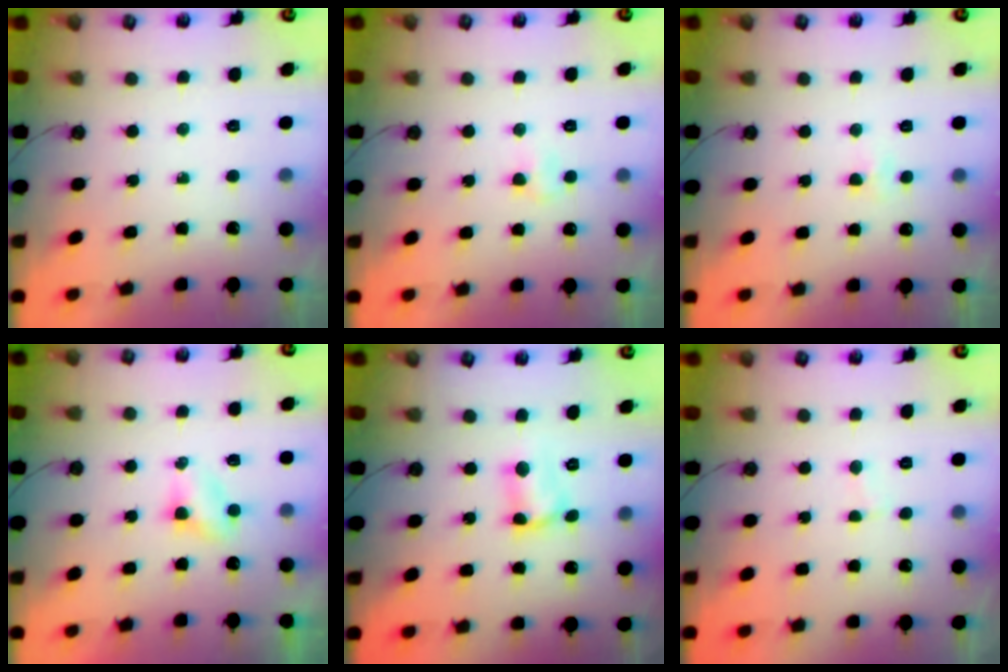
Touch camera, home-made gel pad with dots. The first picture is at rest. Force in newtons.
{"total": 2.9, "press": 2.7, "slide": 0.9}
{"total": 3.5, "press": 3.4, "slide": 0.6}
{"total": 3.7, "press": 3.7, "slide": 0.6}
{"total": 4.1, "press": 3.8, "slide": 1.6}
{"total": 1.8, "press": 1.8, "slide": 0.1}